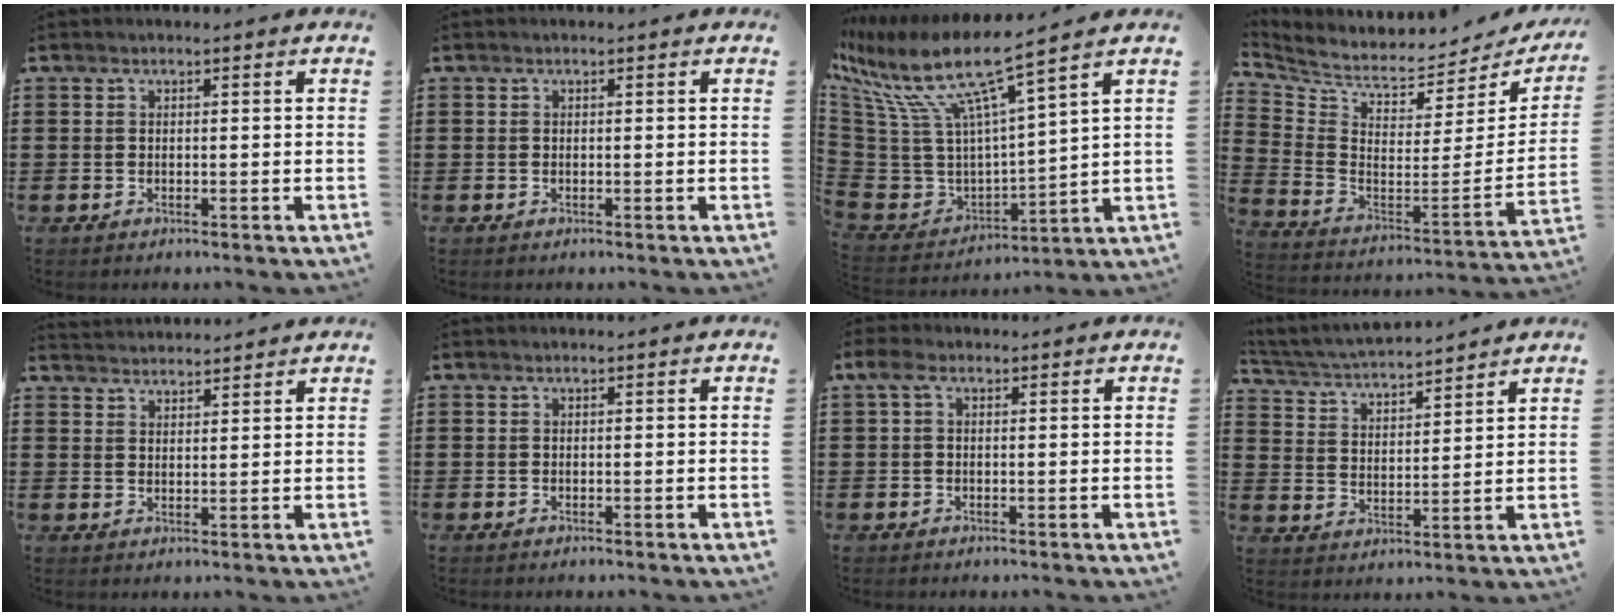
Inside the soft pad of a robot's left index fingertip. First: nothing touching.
{"total": 0.0}
{"total": 11.6, "force": [7.0, 2.7, 8.8], "torque": [-0.213, -0.052, 0.109]}
{"total": 4.3, "force": [4.0, 0.9, 1.3], "torque": [-0.053, -0.052, 0.064]}
{"total": 2.6, "force": [2.6, -0.1, -0.4], "torque": [0.000, -0.006, 0.051]}
{"total": 0.0}
{"total": 2.0, "force": [-0.2, 1.2, 1.6], "torque": [-0.043, 0.004, -0.008]}
{"total": 4.3, "force": [4.2, 0.3, 1.0], "torque": [-0.042, -0.026, 0.069]}